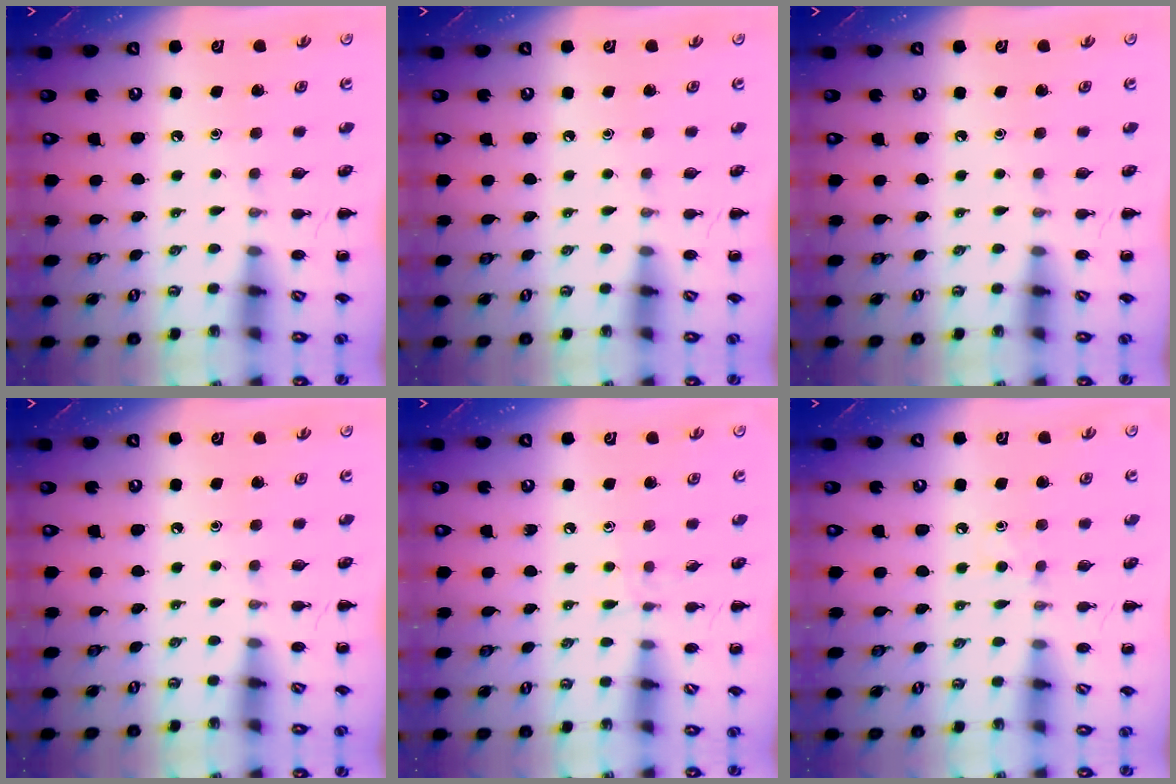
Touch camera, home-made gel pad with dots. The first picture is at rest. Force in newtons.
{"total": 0.0}
{"total": 0.0}
{"total": 0.0}
{"total": 3.9, "press": 3.6, "slide": 1.5}
{"total": 3.6, "press": 3.4, "slide": 1.1}